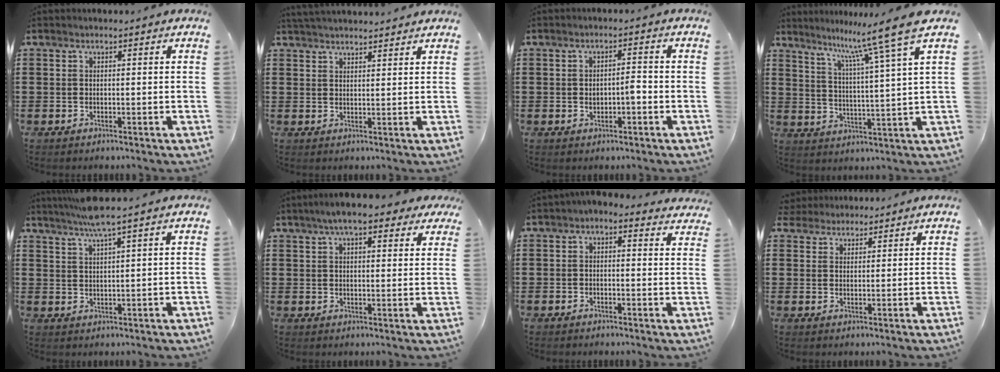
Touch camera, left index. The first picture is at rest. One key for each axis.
{"total": 2.7, "fx": 2.7, "fy": 0.0, "fz": 0.3, "tx": -0.013, "ty": -0.002, "tz": 0.052}
{"total": 2.7, "fx": -0.6, "fy": 1.0, "fz": 2.4, "tx": -0.045, "ty": 0.004, "tz": -0.012}
{"total": 9.5, "fx": 7.4, "fy": -1.5, "fz": 5.8, "tx": -0.131, "ty": -0.039, "tz": 0.114}
{"total": 4.6, "fx": 3.6, "fy": -0.6, "fz": 2.9, "tx": -0.065, "ty": -0.006, "tz": 0.064}
{"total": 6.7, "fx": 5.1, "fy": 1.6, "fz": 4.2, "tx": -0.086, "ty": 0.001, "tz": 0.090}
{"total": 1.0, "fx": 0.0, "fy": 0.7, "fz": 0.7, "tx": -0.018, "ty": 0.006, "tz": -0.002}
{"total": 2.3, "fx": 2.0, "fy": 1.0, "fz": -0.2, "tx": -0.007, "ty": 0.005, "tz": 0.038}